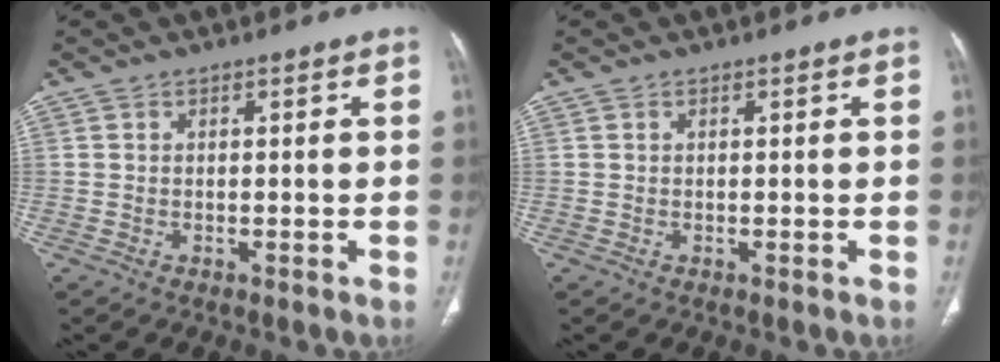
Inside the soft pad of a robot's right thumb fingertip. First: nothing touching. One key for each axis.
{"total": 0.0}